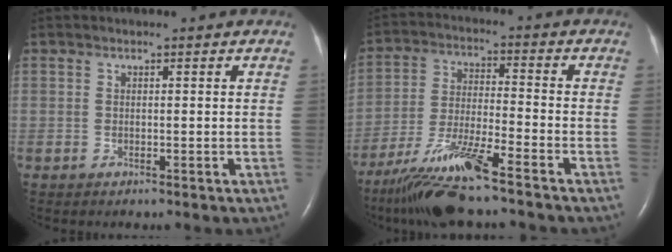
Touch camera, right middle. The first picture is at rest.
{"total": 12.0, "force": [-9.0, 0.2, 7.9], "torque": [-0.156, -0.026, -0.163]}